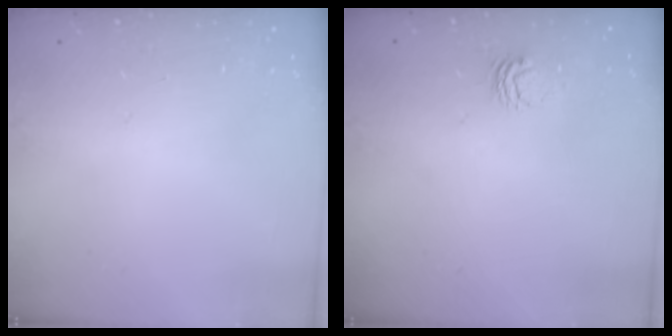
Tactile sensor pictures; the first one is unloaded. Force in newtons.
{"total": 4.2, "press": 4.2, "slide": 0.4}